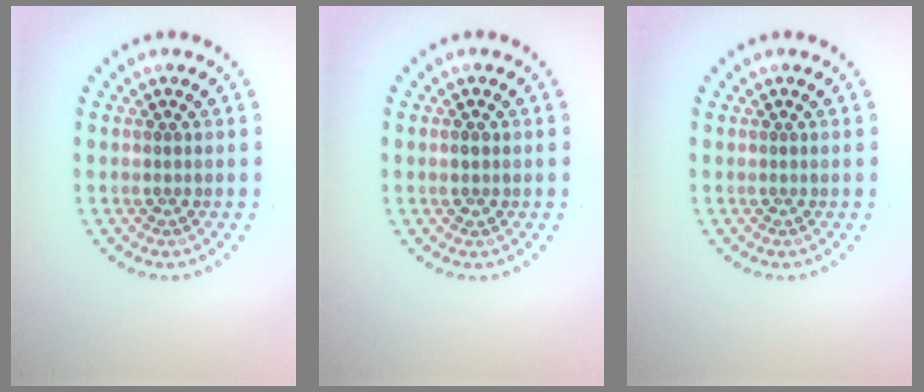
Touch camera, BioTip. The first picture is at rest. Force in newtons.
{"total": 1.2, "press": 1.2, "slide": 0.1}
{"total": 0.0}